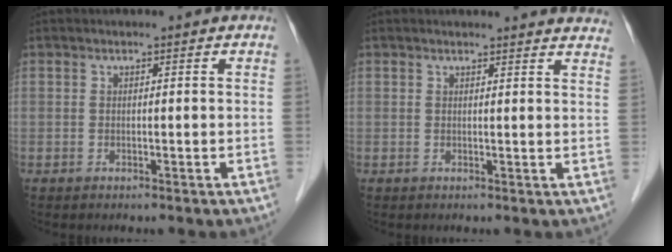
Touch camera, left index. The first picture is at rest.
{"total": 10.7, "force": [10.4, 0.5, 2.2], "torque": [-0.005, -0.029, 0.088]}